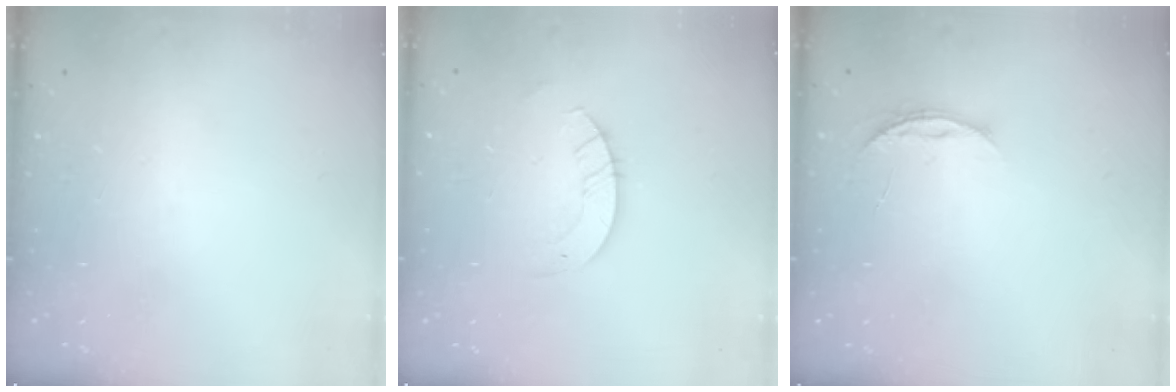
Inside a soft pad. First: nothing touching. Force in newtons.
{"total": 2.6, "press": 2.6, "slide": 0.2}
{"total": 4.0, "press": 3.9, "slide": 0.5}